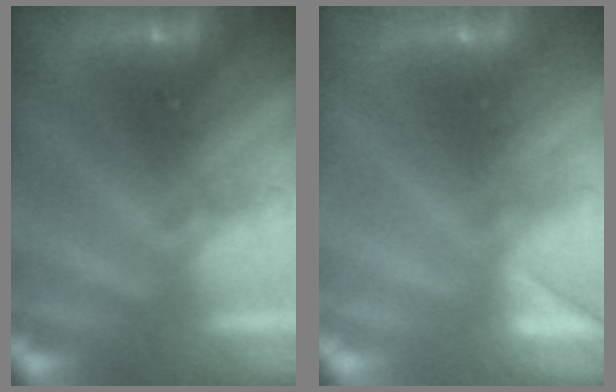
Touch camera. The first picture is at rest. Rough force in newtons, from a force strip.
{"total": 4.6}